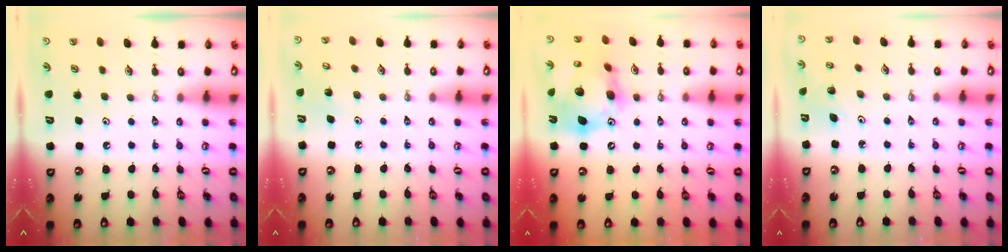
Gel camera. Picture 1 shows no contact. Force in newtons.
{"total": 2.9, "press": 2.9, "slide": 0.3}
{"total": 19.4, "press": 19.3, "slide": 2.1}
{"total": 1.9, "press": 1.9, "slide": 0.1}